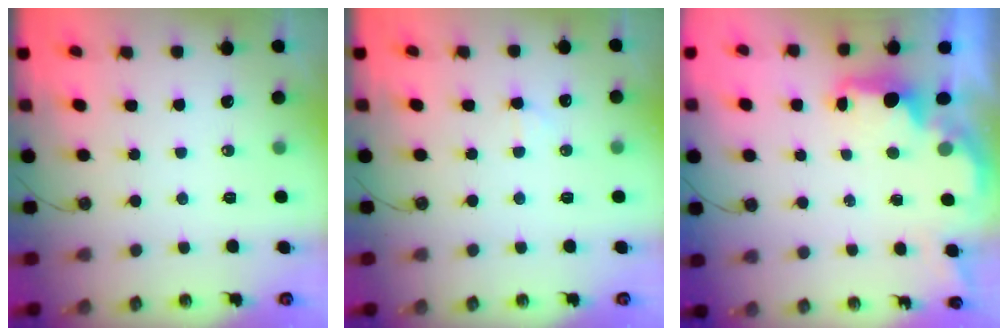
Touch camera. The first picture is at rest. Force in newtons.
{"total": 3.2, "press": 3.0, "slide": 0.8}
{"total": 1.8, "press": 1.7, "slide": 0.5}